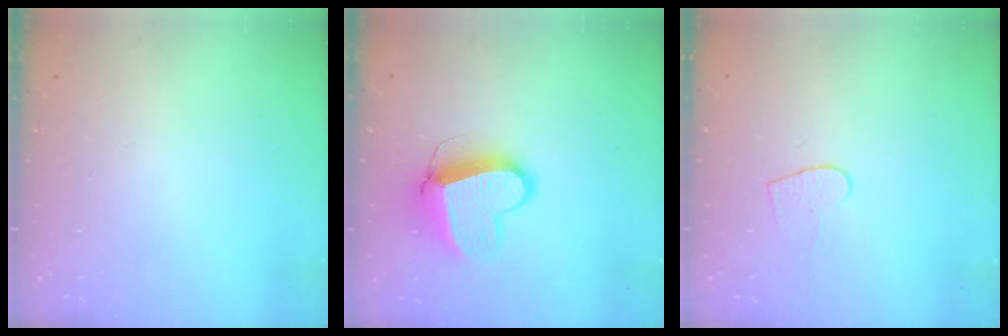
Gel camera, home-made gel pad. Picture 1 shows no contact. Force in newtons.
{"total": 11.5, "press": 11.4, "slide": 1.3}
{"total": 4.7, "press": 4.7, "slide": 0.4}